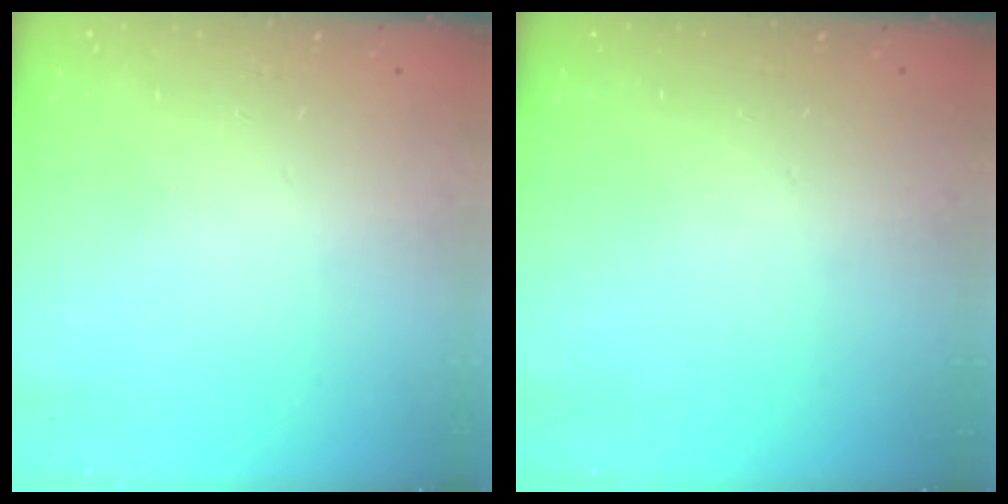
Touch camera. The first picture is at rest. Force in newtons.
{"total": 0.0}